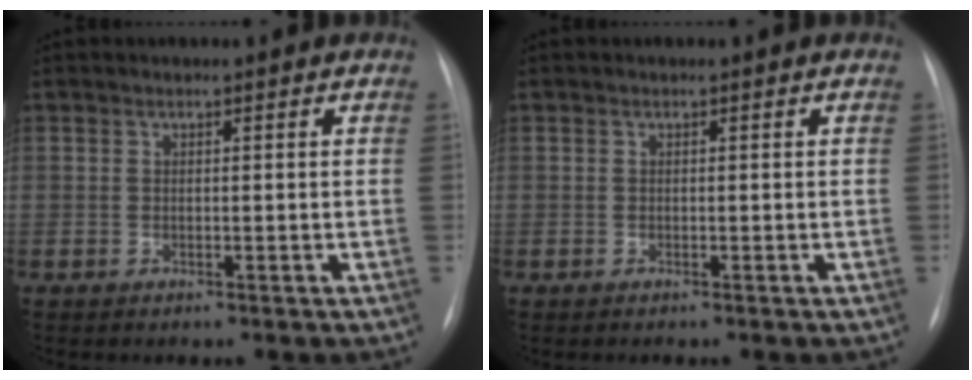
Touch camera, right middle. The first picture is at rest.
{"total": 0.0}